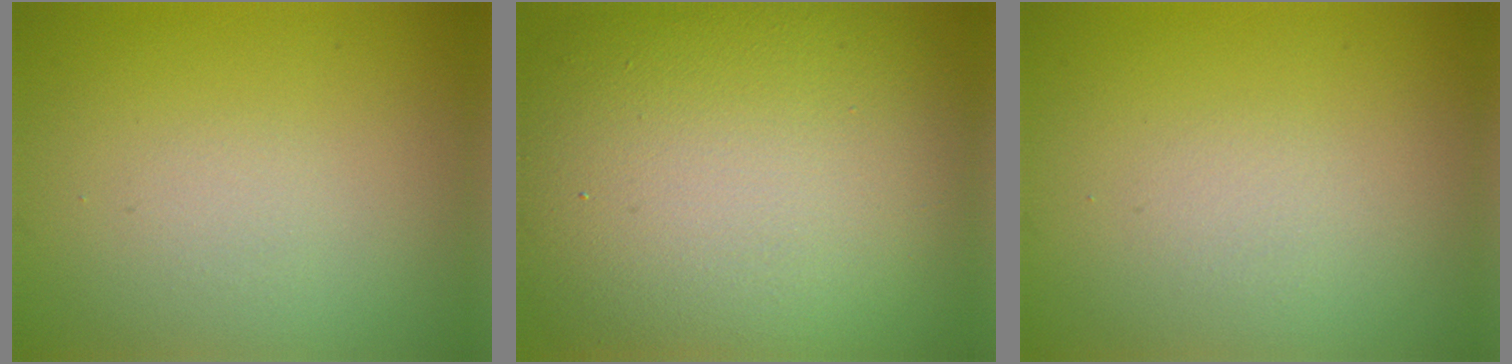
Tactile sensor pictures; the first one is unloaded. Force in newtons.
{"total": 17.3, "press": 17.3, "slide": 1.2}
{"total": 0.9, "press": 0.9, "slide": 0.1}